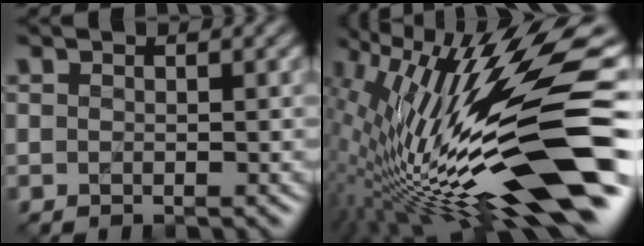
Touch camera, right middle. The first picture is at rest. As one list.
[{"total": 17.1, "force": [-1.1, 5.1, 16.2], "torque": [-0.282, 0.006, -0.025]}]